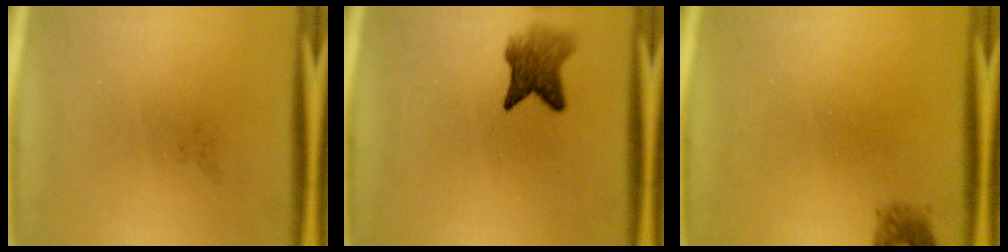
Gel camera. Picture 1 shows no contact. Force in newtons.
{"total": 4.7}
{"total": 1.5}